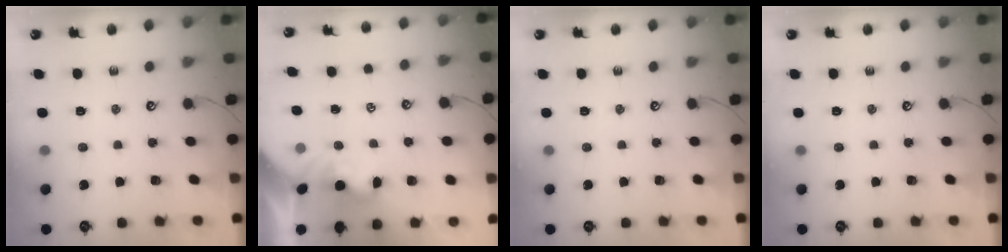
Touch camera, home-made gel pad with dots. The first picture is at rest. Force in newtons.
{"total": 2.0, "press": 1.9, "slide": 0.4}
{"total": 0.0}
{"total": 0.0}